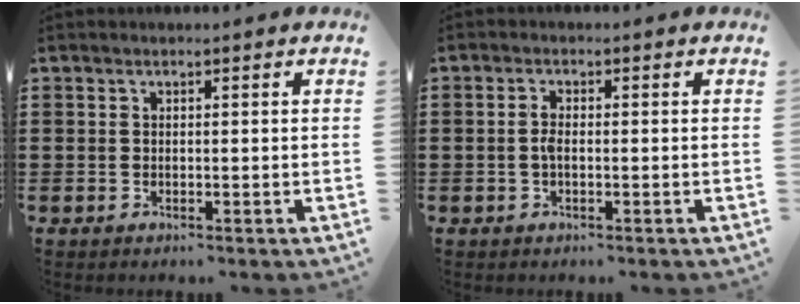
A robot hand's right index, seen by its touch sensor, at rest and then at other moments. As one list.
[{"total": 2.0, "force": [-0.4, 0.6, 1.9], "torque": [-0.043, -0.003, -0.009]}]